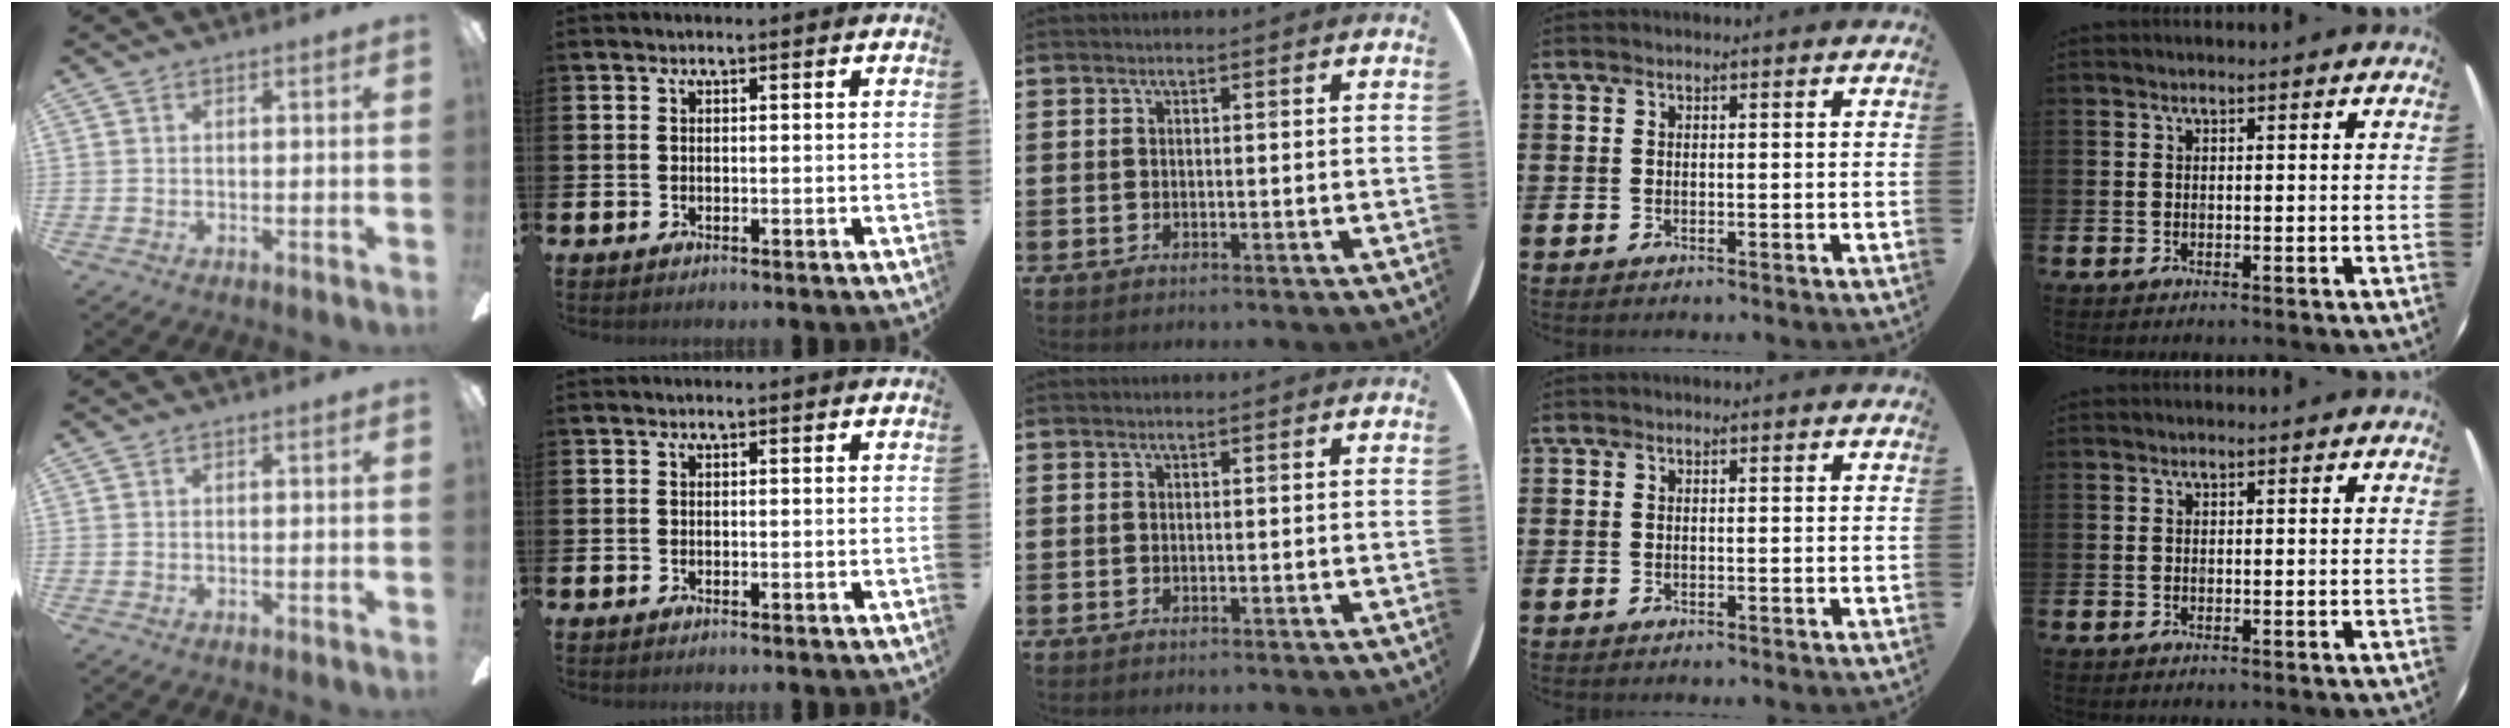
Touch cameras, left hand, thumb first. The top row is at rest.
{}